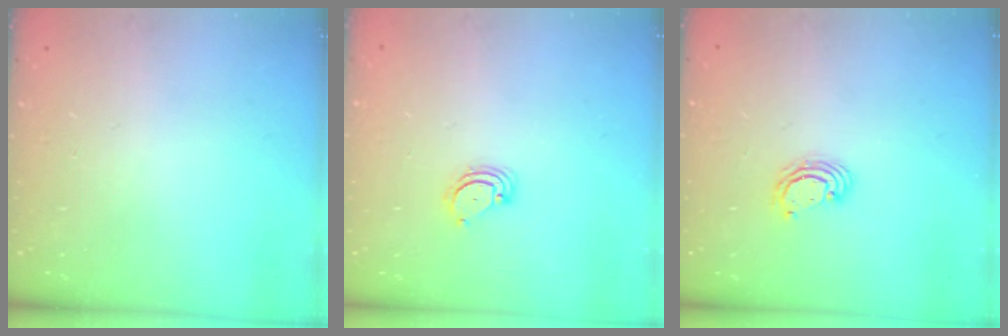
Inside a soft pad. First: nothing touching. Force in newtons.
{"total": 3.3, "press": 3.3, "slide": 0.3}
{"total": 3.8, "press": 3.8, "slide": 0.2}